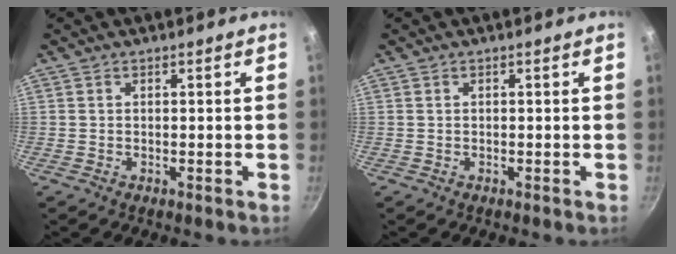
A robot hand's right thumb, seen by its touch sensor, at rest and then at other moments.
{"total": 0.0}